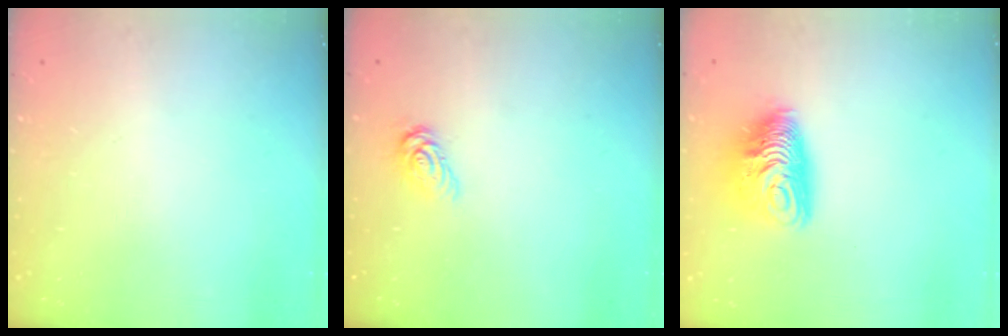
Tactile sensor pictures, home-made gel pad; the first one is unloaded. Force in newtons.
{"total": 5.8, "press": 5.8, "slide": 0.3}
{"total": 10.6, "press": 10.6, "slide": 0.8}